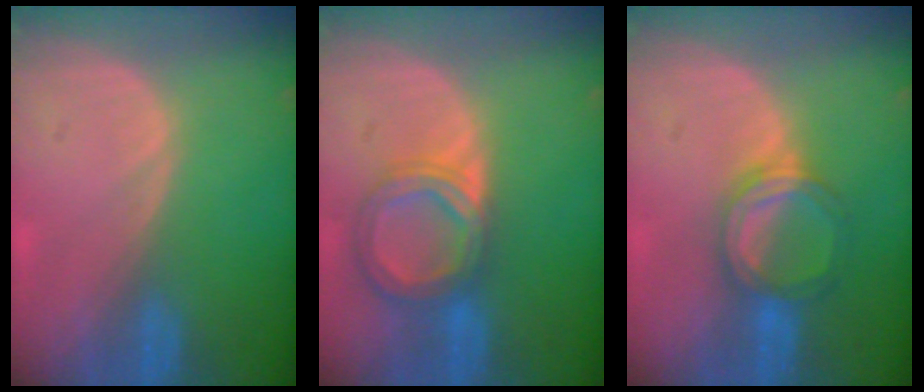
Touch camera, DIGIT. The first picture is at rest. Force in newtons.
{"total": 6.7, "press": 6.2, "slide": 2.5}
{"total": 5.3, "press": 5.2, "slide": 0.5}